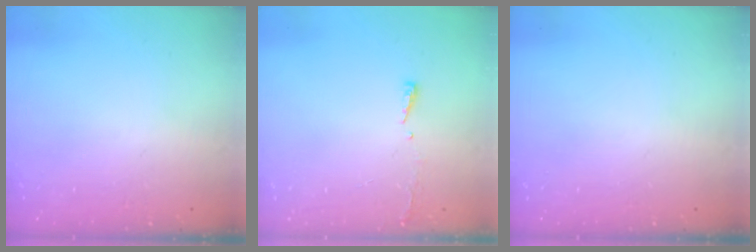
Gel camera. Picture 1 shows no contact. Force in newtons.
{"total": 3.2, "press": 3.2, "slide": 0.6}
{"total": 0.0}